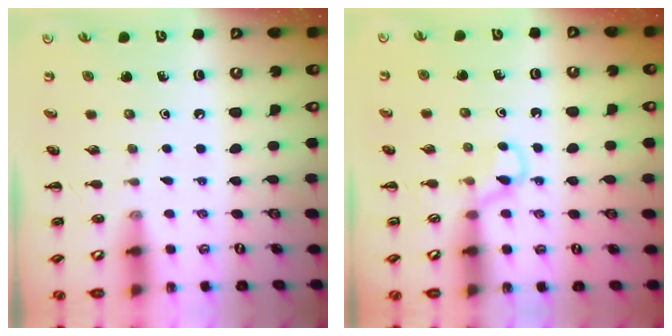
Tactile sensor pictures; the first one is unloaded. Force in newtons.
{"total": 4.7, "press": 4.5, "slide": 1.2}